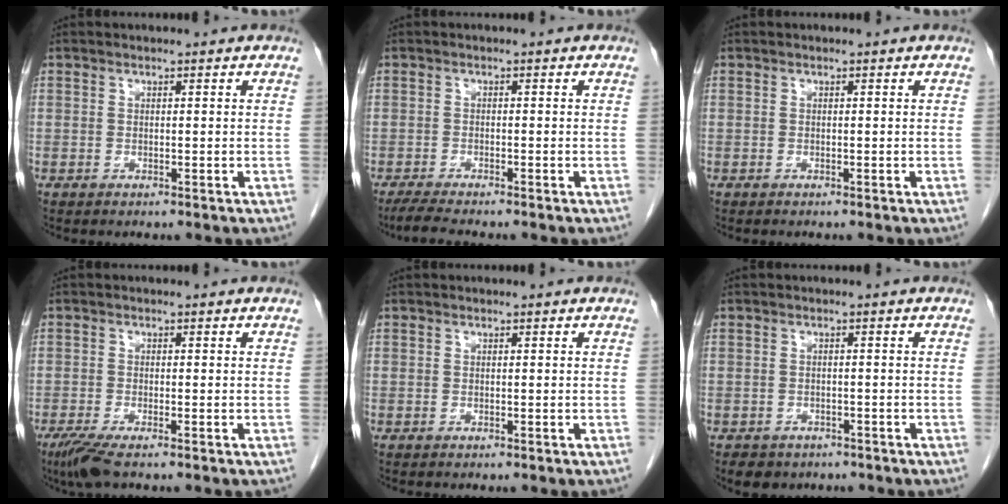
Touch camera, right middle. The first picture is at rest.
{"total": 3.7, "force": [-3.2, 0.0, 1.9], "torque": [-0.039, -0.013, -0.056]}
{"total": 0.0}
{"total": 3.5, "force": [-2.4, 0.4, 2.5], "torque": [-0.053, -0.011, -0.049]}
{"total": 0.0}
{"total": 3.8, "force": [-2.8, 2.4, 0.7], "torque": [-0.015, 0.003, -0.036]}